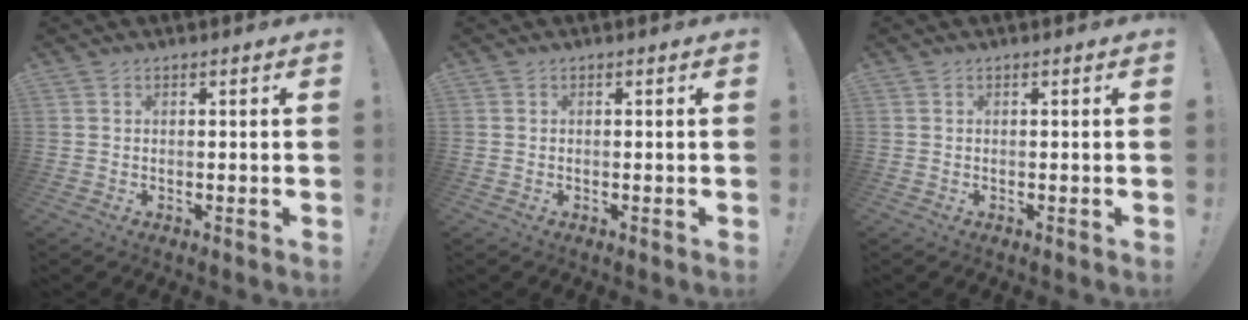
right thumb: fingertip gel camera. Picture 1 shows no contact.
{"total": 0.0}
{"total": 0.0}